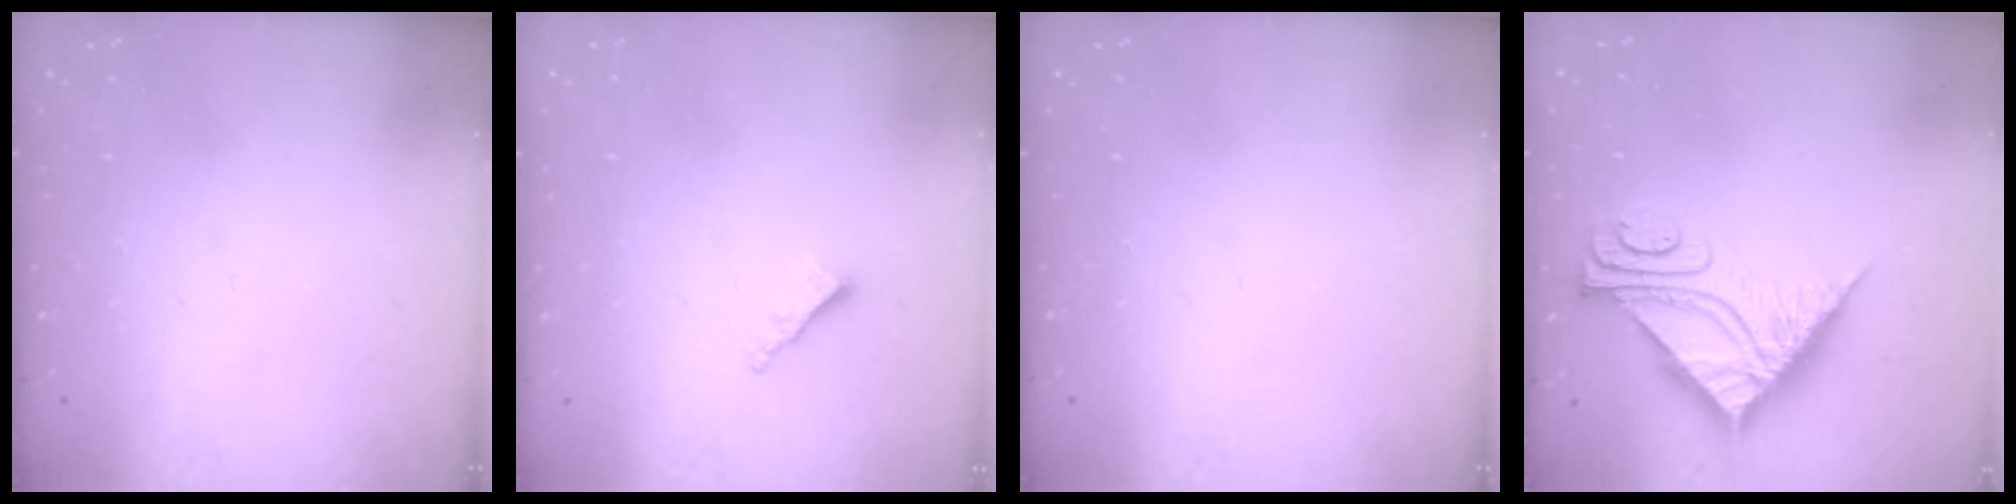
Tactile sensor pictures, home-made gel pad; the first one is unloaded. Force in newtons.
{"total": 2.0, "press": 2.0, "slide": 0.5}
{"total": 0.0}
{"total": 11.3, "press": 11.2, "slide": 1.2}